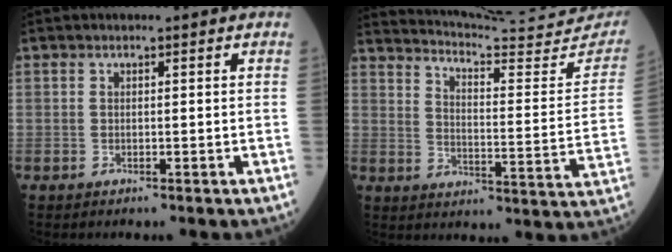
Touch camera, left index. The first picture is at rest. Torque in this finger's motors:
{"motor_torque": [0.63, -1.51, 0.09, 0.00]}